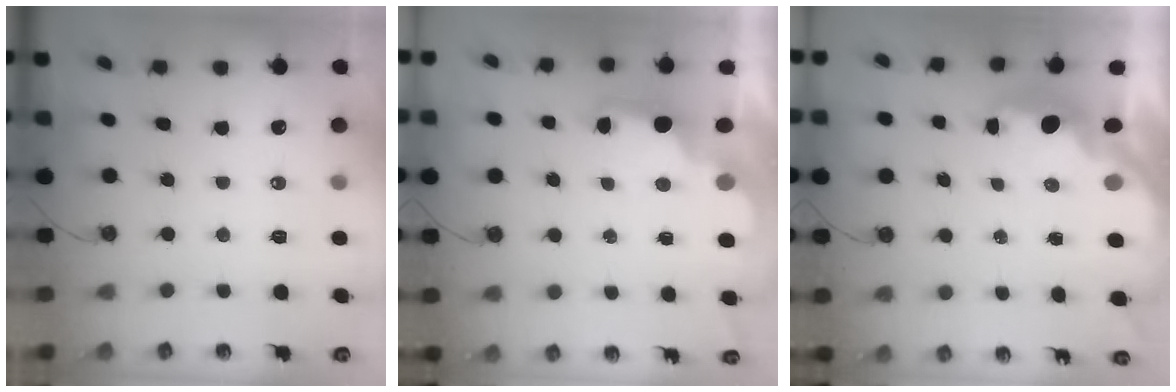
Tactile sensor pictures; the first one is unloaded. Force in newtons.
{"total": 2.7, "press": 2.6, "slide": 0.5}
{"total": 3.6, "press": 3.6, "slide": 0.4}